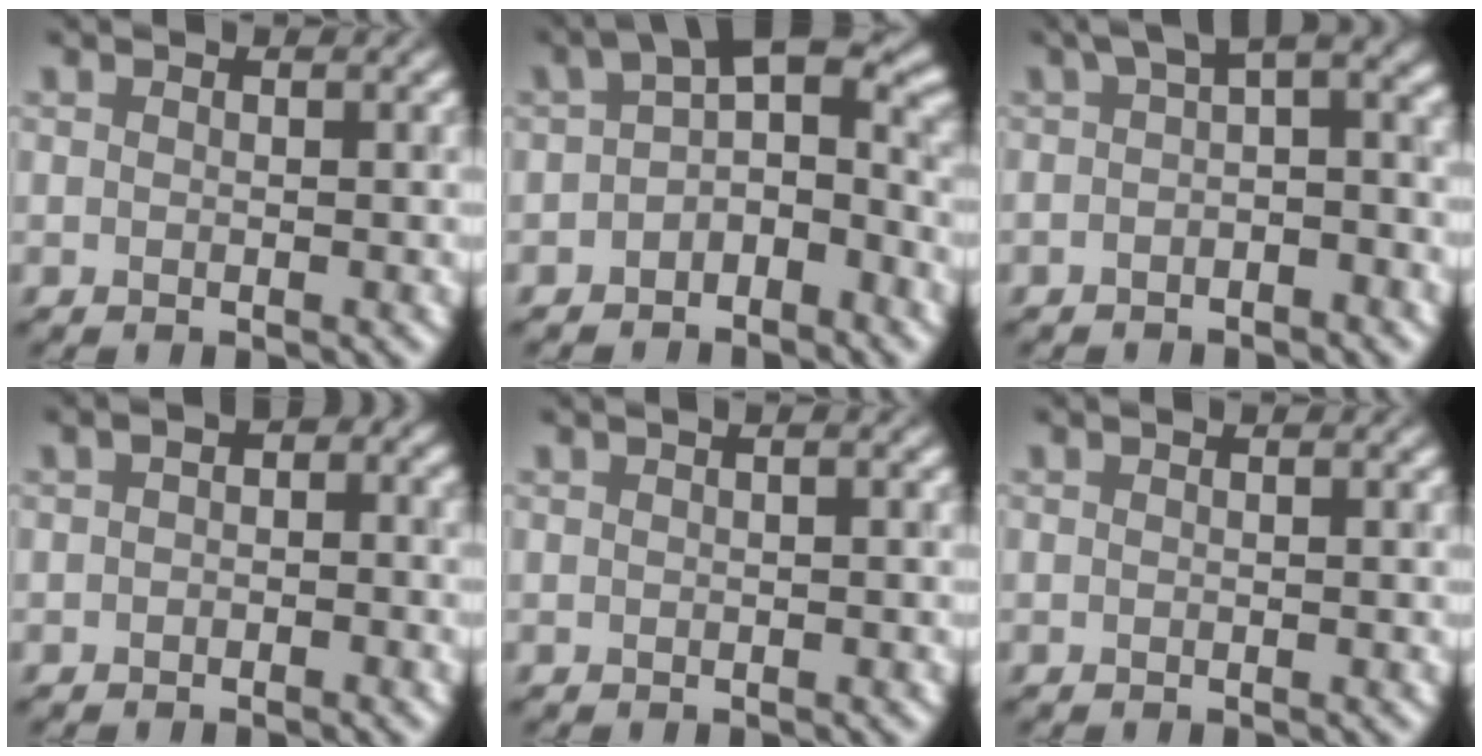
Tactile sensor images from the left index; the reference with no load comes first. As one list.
[{"total": 4.0, "force": [-1.0, 2.4, 3.1], "torque": [-0.033, 0.017, -0.034]}, {"total": 5.4, "force": [0.0, 2.6, 4.8], "torque": [-0.061, 0.015, -0.013]}, {"total": 2.0, "force": [-0.3, 1.3, 1.4], "torque": [-0.024, 0.008, -0.013]}, {"total": 0.6, "force": [0.0, 0.2, 0.6], "torque": [-0.011, 0.004, 0.002]}, {"total": 0.0}]